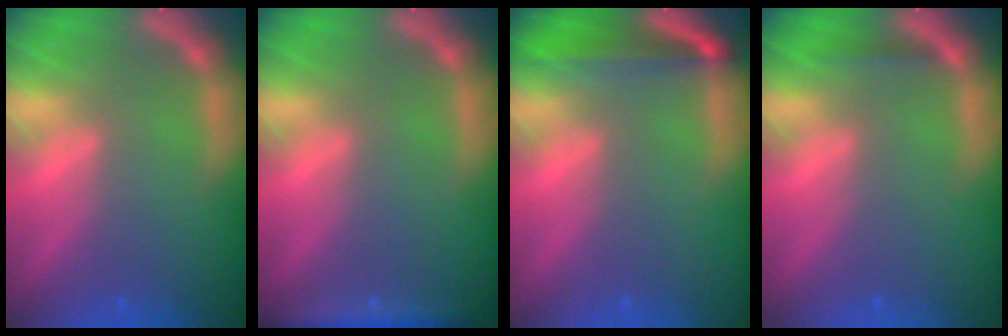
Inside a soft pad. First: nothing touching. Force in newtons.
{"total": 3.0}
{"total": 4.5}
{"total": 0.9}